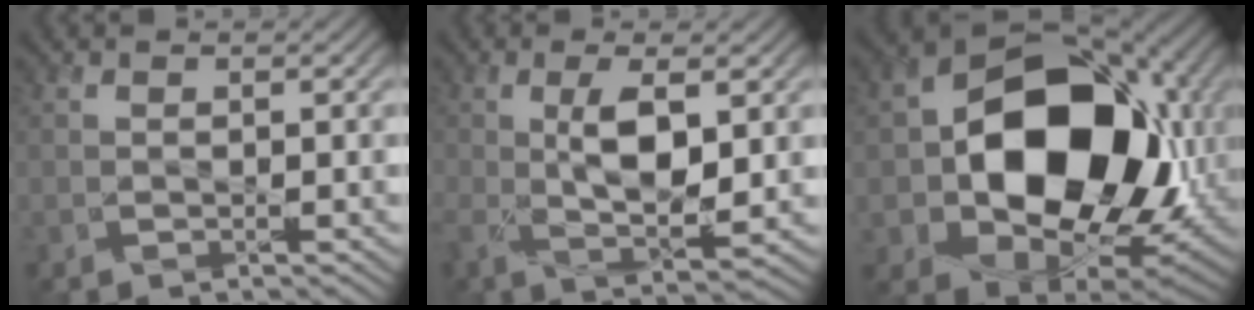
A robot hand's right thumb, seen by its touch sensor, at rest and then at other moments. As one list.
[{"total": 6.1, "force": [1.1, 2.0, 5.7], "torque": [-0.120, 0.001, 0.022]}, {"total": 18.2, "force": [0.8, 13.4, 12.3], "torque": [-0.209, -0.033, 0.036]}]